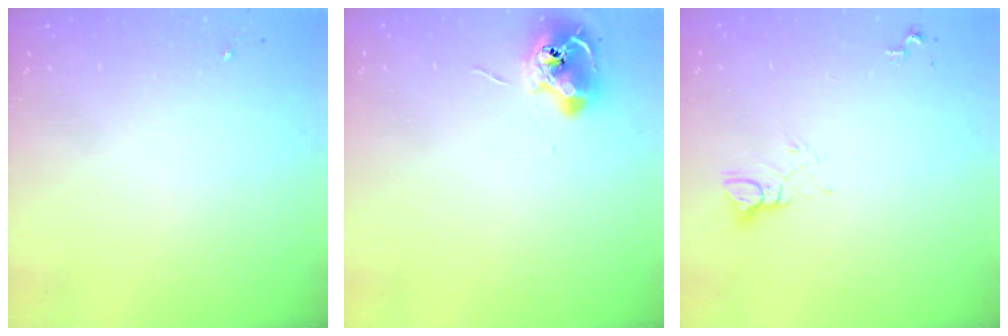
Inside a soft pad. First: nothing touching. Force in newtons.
{"total": 10.2, "press": 10.2, "slide": 0.4}
{"total": 5.1, "press": 5.1, "slide": 0.5}